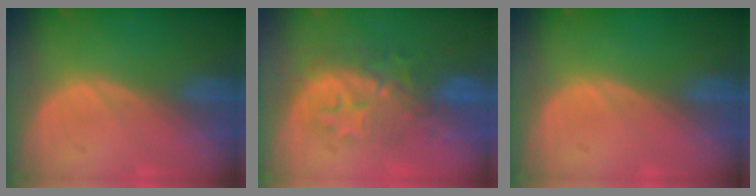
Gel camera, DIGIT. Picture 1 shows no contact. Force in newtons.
{"total": 8.5, "press": 8.4, "slide": 1.4}
{"total": 0.0}